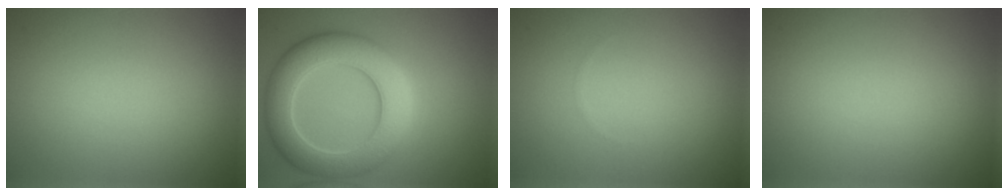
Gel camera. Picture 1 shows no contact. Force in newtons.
{"total": 7.9, "press": 7.9, "slide": 0.5}
{"total": 0.0}
{"total": 0.0}